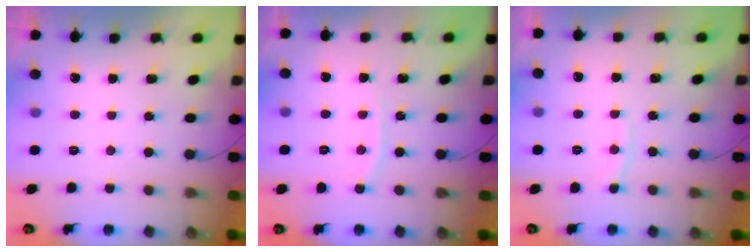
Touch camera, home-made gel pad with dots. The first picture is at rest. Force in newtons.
{"total": 4.2, "press": 4.2, "slide": 0.6}
{"total": 4.0, "press": 4.0, "slide": 0.2}